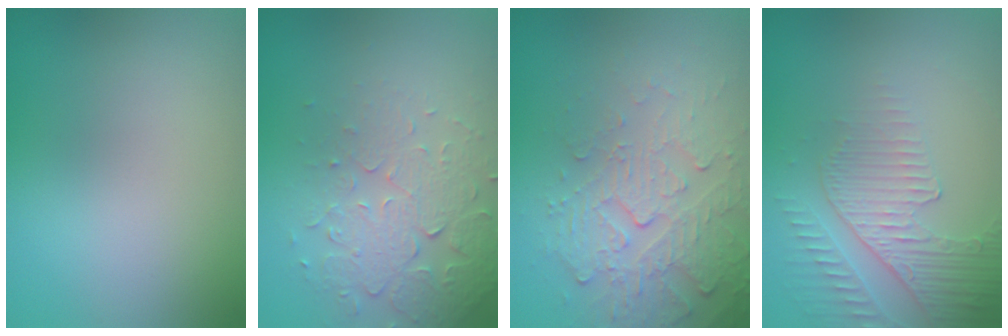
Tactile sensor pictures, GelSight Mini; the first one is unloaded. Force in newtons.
{"total": 5.1, "press": 3.5, "slide": 3.7}
{"total": 5.4, "press": 3.7, "slide": 4.0}
{"total": 4.2, "press": 3.0, "slide": 2.9}